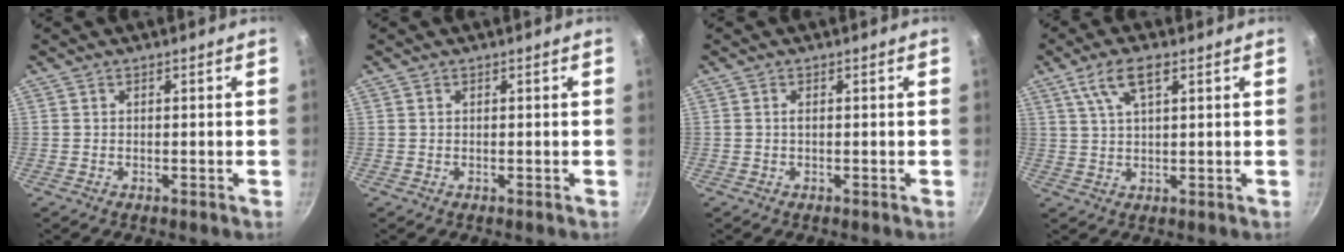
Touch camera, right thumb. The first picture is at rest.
{"total": 0.0}
{"total": 0.6, "force": [0.1, 0.2, 0.6], "torque": [-0.012, 0.001, 0.001]}
{"total": 6.7, "force": [3.2, 2.4, 5.4], "torque": [-0.104, 0.003, 0.064]}